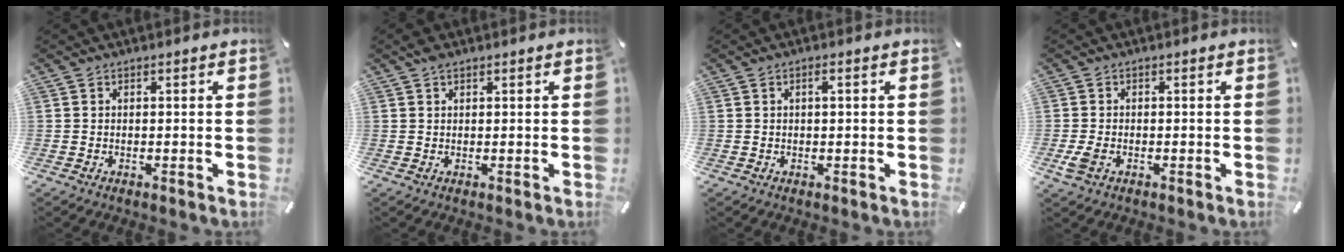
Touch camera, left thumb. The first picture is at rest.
{"total": 1.7, "force": [1.1, 0.9, 1.0], "torque": [-0.023, 0.002, 0.020]}
{"total": 1.3, "force": [0.3, 0.5, 1.1], "torque": [-0.022, 0.004, 0.003]}
{"total": 2.8, "force": [-0.9, 1.9, 1.8], "torque": [-0.052, -0.005, -0.020]}